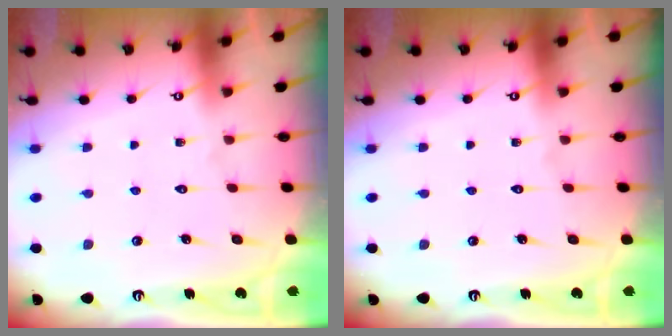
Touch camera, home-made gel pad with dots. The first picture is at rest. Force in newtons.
{"total": 0.0}